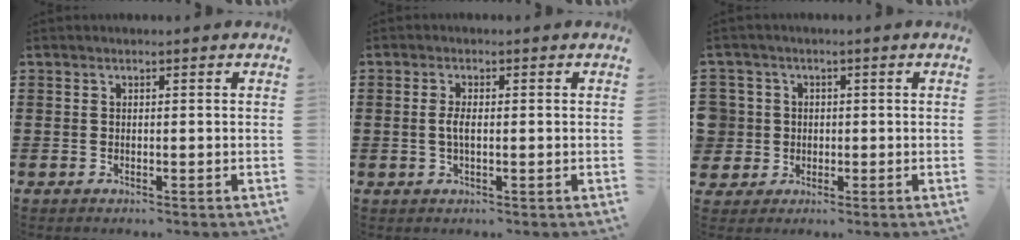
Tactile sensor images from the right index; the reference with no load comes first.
{"total": 2.4, "force": [-0.1, 0.8, 2.3], "torque": [-0.057, -0.006, -0.008]}
{"total": 4.3, "force": [-0.1, 4.2, 0.4], "torque": [-0.044, 0.006, -0.009]}